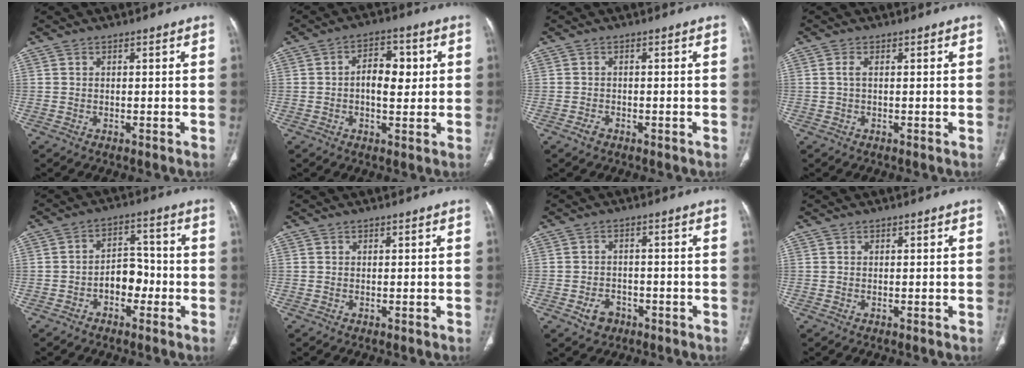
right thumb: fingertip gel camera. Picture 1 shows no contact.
{"total": 7.2, "force": [0.5, 4.2, 5.9], "torque": [-0.069, 0.009, 0.004]}
{"total": 1.5, "force": [-1.0, 0.9, 0.7], "torque": [-0.014, 0.008, -0.015]}
{"total": 1.4, "force": [0.1, 0.5, 1.2], "torque": [-0.032, 0.001, 0.002]}
{"total": 6.5, "force": [-2.4, 4.5, 4.1], "torque": [-0.036, 0.034, -0.046]}
{"total": 0.0}
{"total": 4.2, "force": [-2.1, 3.1, 1.7], "torque": [-0.019, 0.019, -0.026]}
{"total": 0.0}